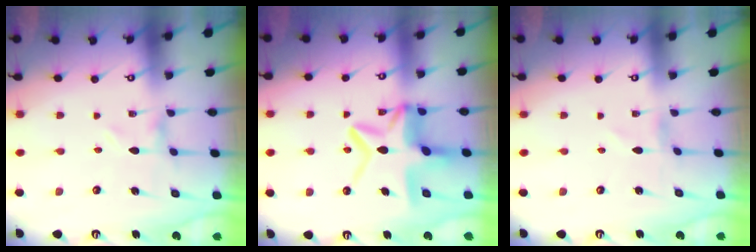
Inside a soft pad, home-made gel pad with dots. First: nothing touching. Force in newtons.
{"total": 13.4, "press": 13.4, "slide": 1.2}
{"total": 0.8, "press": 0.8, "slide": 0.1}